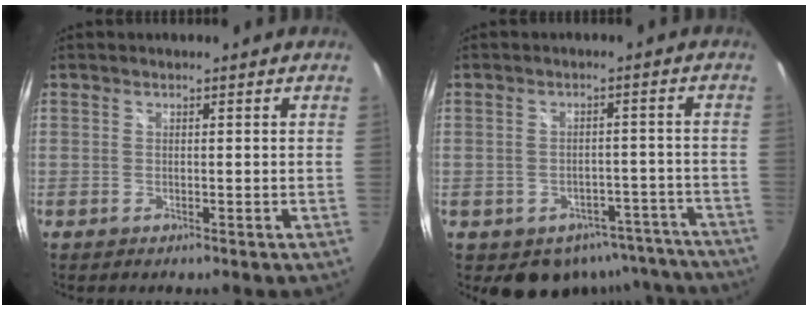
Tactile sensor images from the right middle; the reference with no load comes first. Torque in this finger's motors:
{"motor_torque": [1.07, -1.07, 0.13, 0.04]}